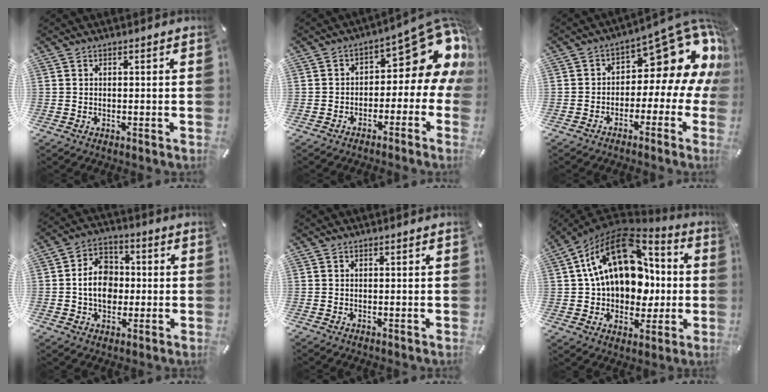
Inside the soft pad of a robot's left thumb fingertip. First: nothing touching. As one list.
[{"total": 13.2, "force": [5.4, 6.6, 10.1], "torque": [-0.119, -0.047, 0.086]}, {"total": 15.2, "force": [7.9, 8.0, 10.2], "torque": [-0.124, -0.067, 0.126]}, {"total": 9.6, "force": [-0.7, 7.9, 5.5], "torque": [-0.097, 0.014, -0.013]}, {"total": 0.0}, {"total": 22.3, "force": [5.2, 15.8, 14.9], "torque": [-0.255, -0.030, 0.091]}]